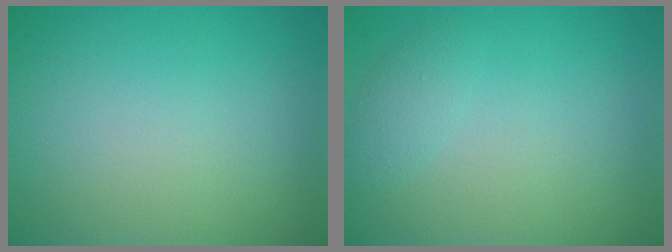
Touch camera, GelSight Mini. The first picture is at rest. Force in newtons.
{"total": 1.2, "press": 1.2, "slide": 0.1}